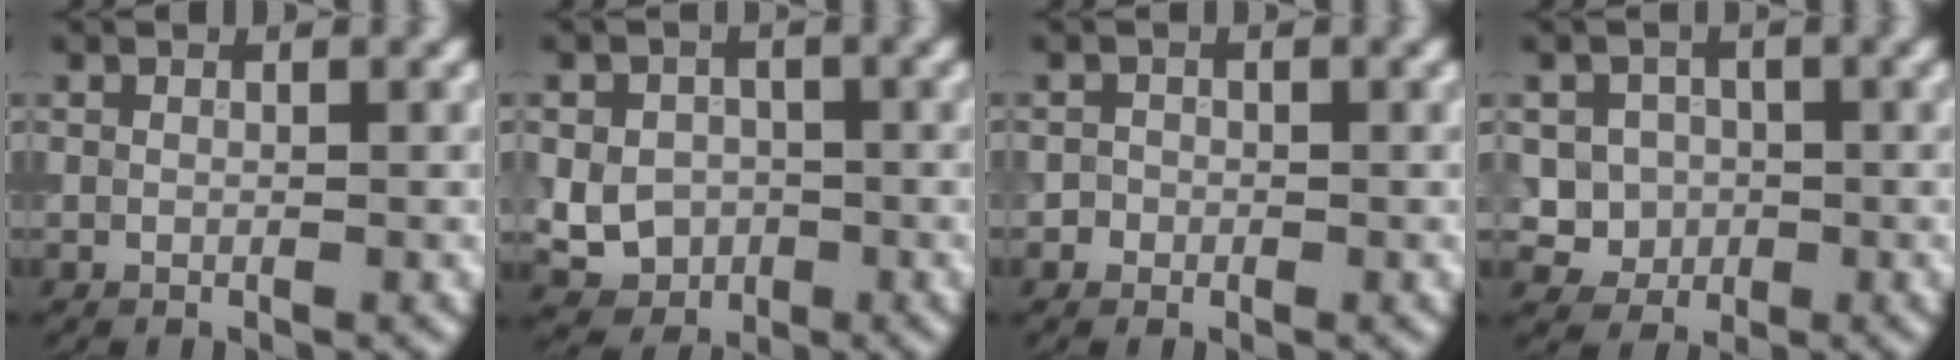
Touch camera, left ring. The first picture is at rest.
{"total": 4.3, "force": [-0.7, 3.7, 2.1], "torque": [-0.031, -0.003, -0.019]}
{"total": 0.9, "force": [-0.2, 0.9, 0.0], "torque": [0.011, -0.002, -0.008]}
{"total": 3.7, "force": [0.0, 3.5, 1.1], "torque": [-0.007, -0.001, -0.013]}